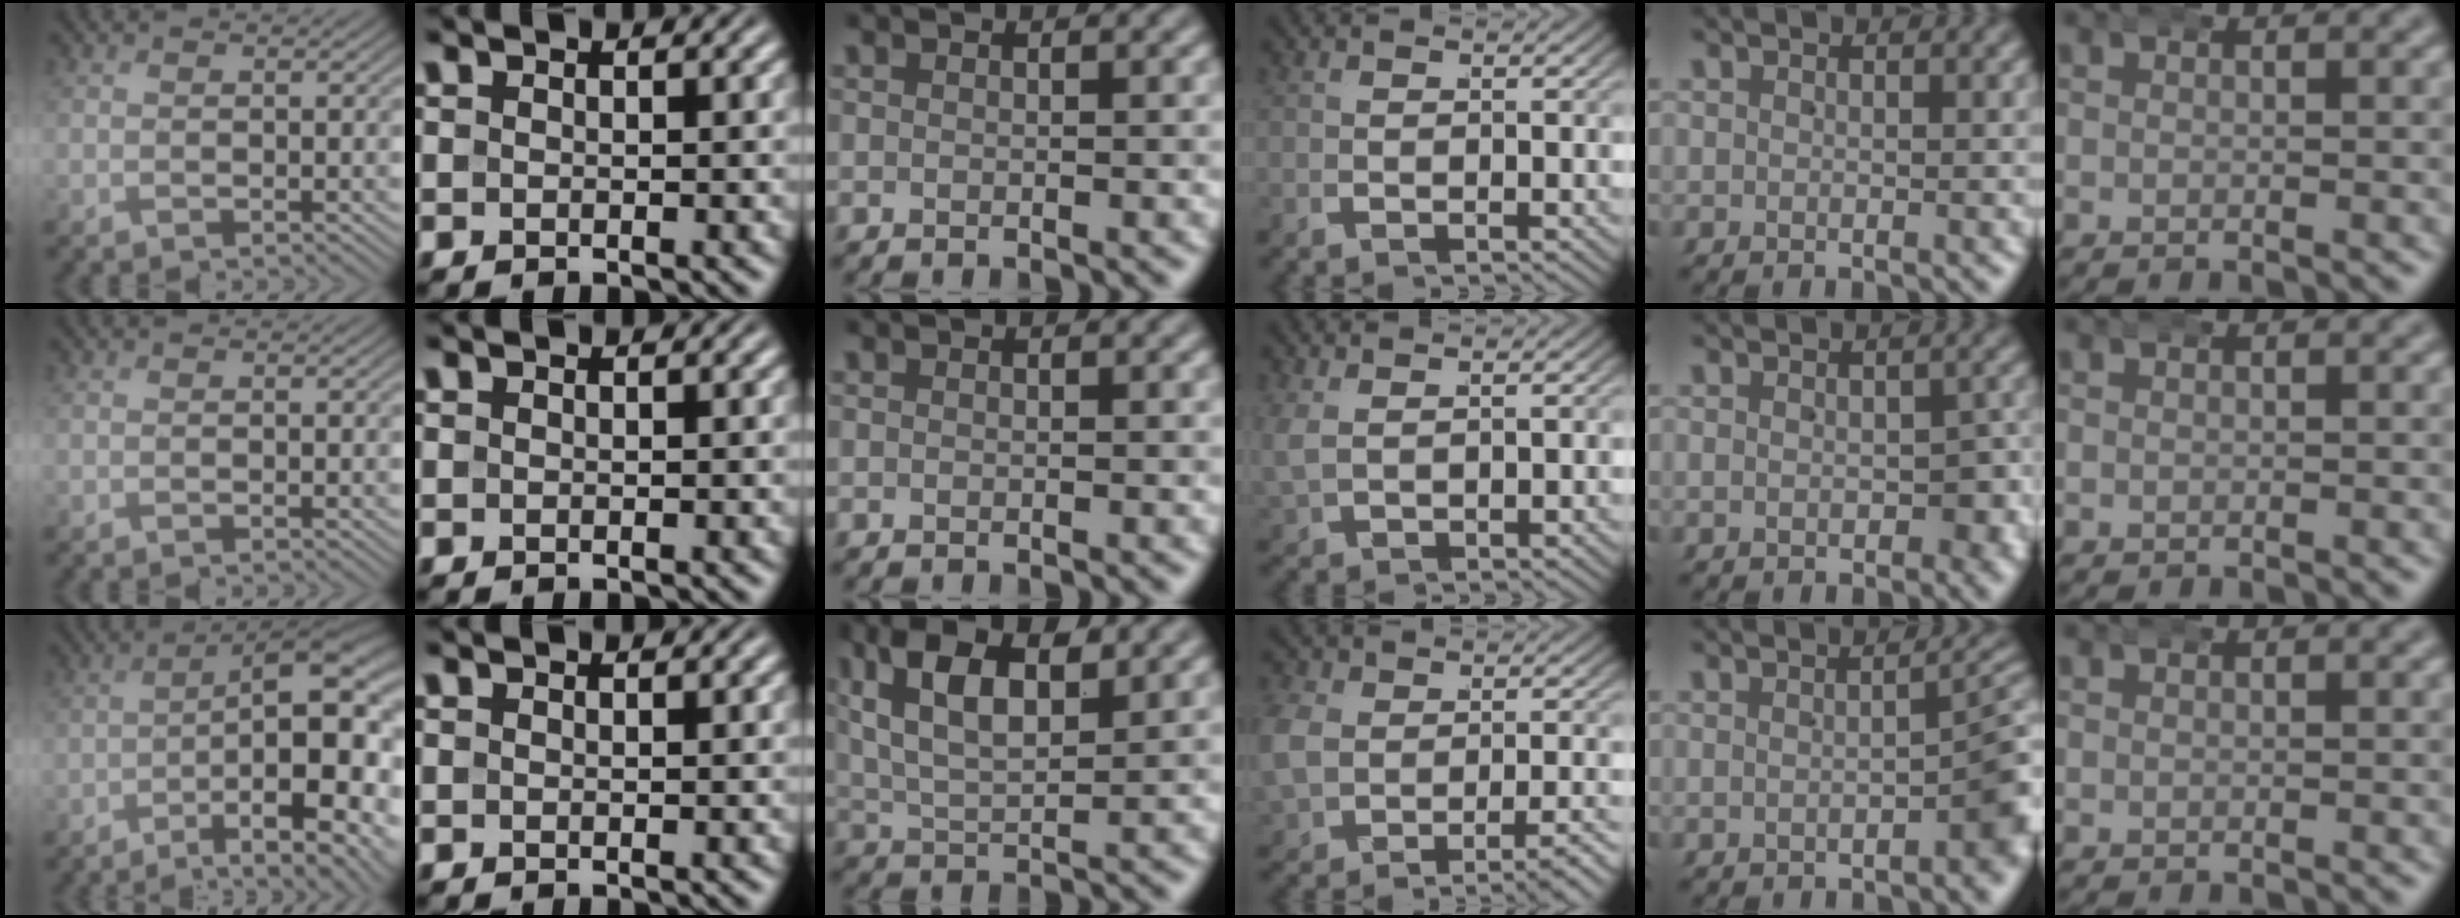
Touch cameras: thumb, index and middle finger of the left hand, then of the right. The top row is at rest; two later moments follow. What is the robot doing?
{"motion": "wrap", "object": "arm wrap"}